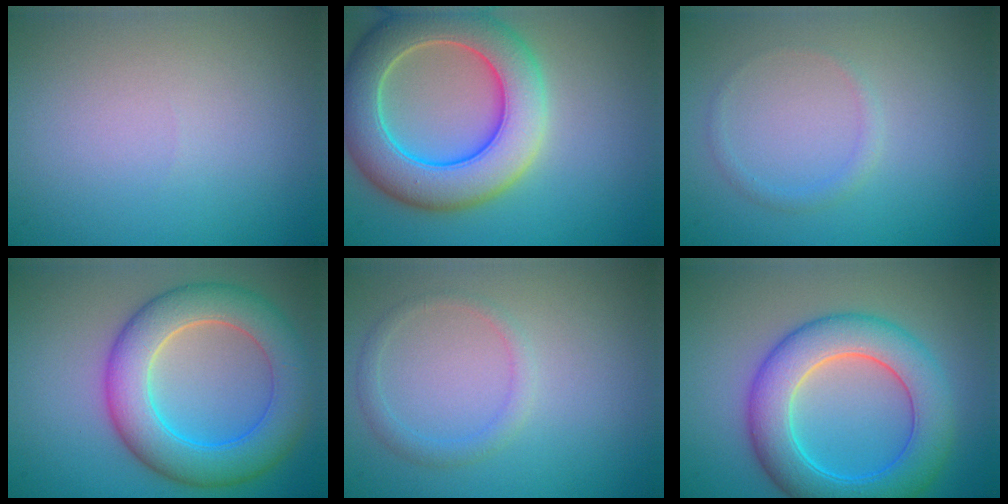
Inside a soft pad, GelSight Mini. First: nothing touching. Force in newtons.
{"total": 9.0, "press": 9.0, "slide": 0.7}
{"total": 0.9, "press": 0.9, "slide": 0.1}
{"total": 7.9, "press": 7.9, "slide": 0.5}
{"total": 1.5, "press": 1.5, "slide": 0.1}
{"total": 7.8, "press": 7.8, "slide": 0.1}